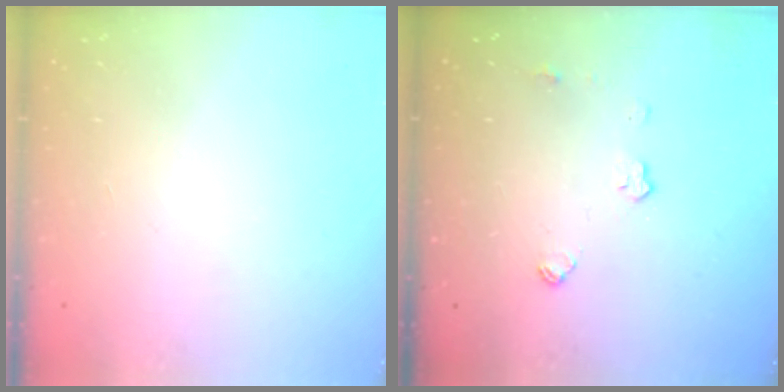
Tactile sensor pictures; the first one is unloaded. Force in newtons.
{"total": 6.4, "press": 6.4, "slide": 0.2}